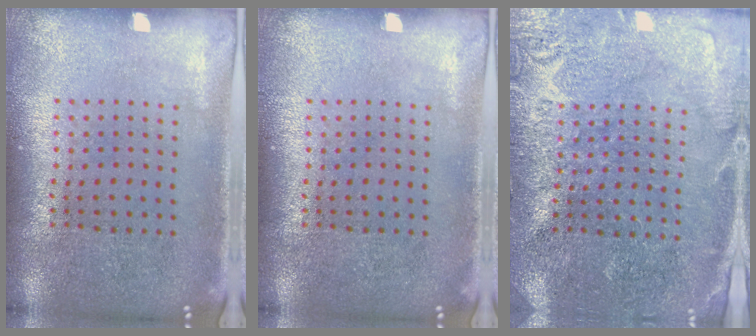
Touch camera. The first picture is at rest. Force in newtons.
{"total": 0.0}
{"total": 2.8, "press": 2.8, "slide": 0.1}